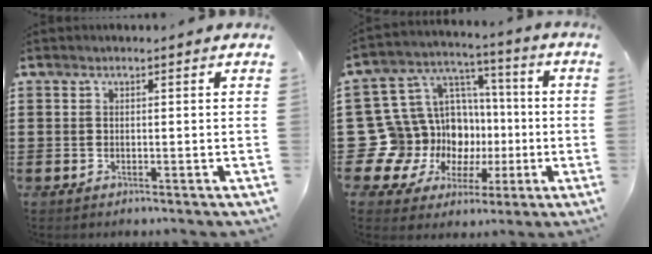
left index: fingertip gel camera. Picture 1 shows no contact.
{"total": 14.8, "force": [-3.0, 13.8, 4.2], "torque": [-0.151, -0.021, -0.018]}